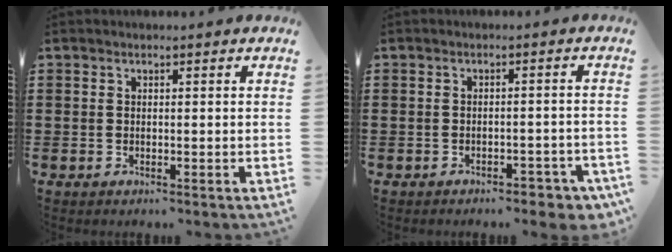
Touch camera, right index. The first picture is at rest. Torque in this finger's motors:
{"motor_torque": [2.14, 0.00, 0.43, 0.03]}